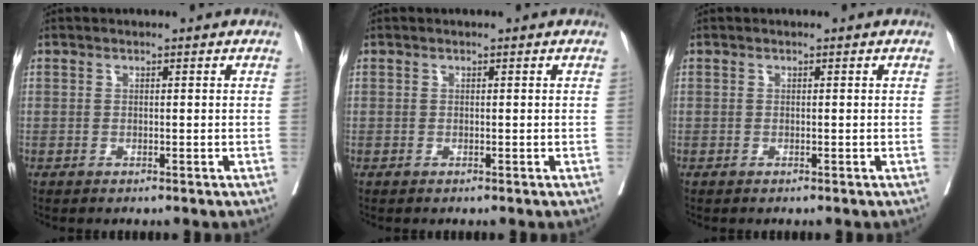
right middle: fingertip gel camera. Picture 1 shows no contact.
{"total": 0.0}
{"total": 0.0}